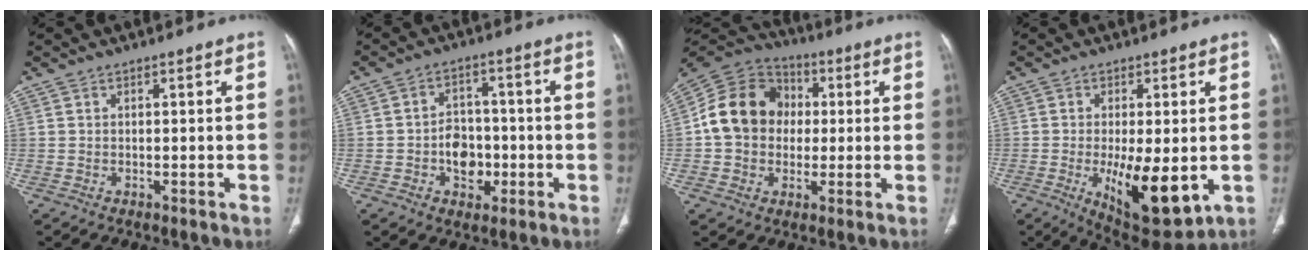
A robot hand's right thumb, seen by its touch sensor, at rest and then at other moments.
{"total": 7.3, "force": [-1.9, 5.6, 4.3], "torque": [-0.033, 0.019, -0.030]}
{"total": 14.8, "force": [0.8, 12.6, 7.8], "torque": [-0.120, 0.027, 0.005]}
{"total": 13.8, "force": [-2.8, 5.4, 12.4], "torque": [-0.185, -0.025, -0.027]}